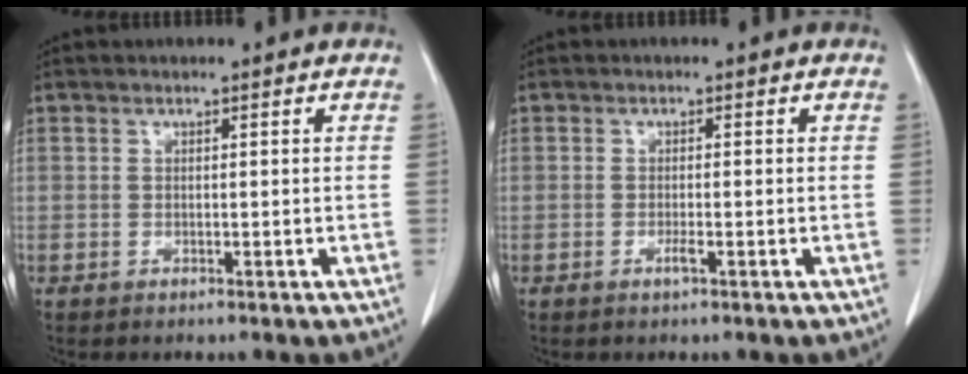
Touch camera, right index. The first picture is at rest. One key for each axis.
{"total": 1.2, "fx": -0.6, "fy": -0.1, "fz": 1.1, "tx": -0.023, "ty": -0.002, "tz": -0.010}